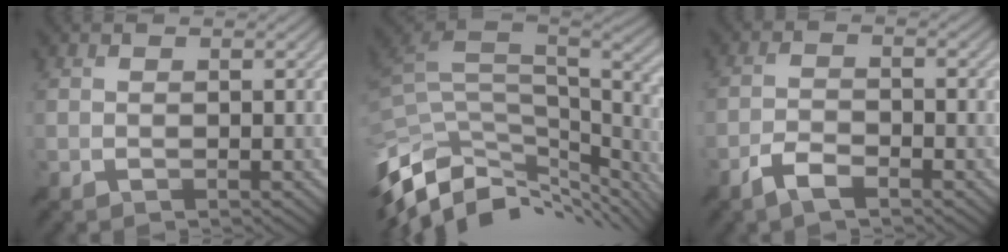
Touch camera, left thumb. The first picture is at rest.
{"total": 12.8, "force": [-4.1, 7.1, 9.9], "torque": [-0.237, -0.011, -0.059]}
{"total": 3.5, "force": [-2.5, 1.0, 2.2], "torque": [-0.049, 0.001, -0.057]}